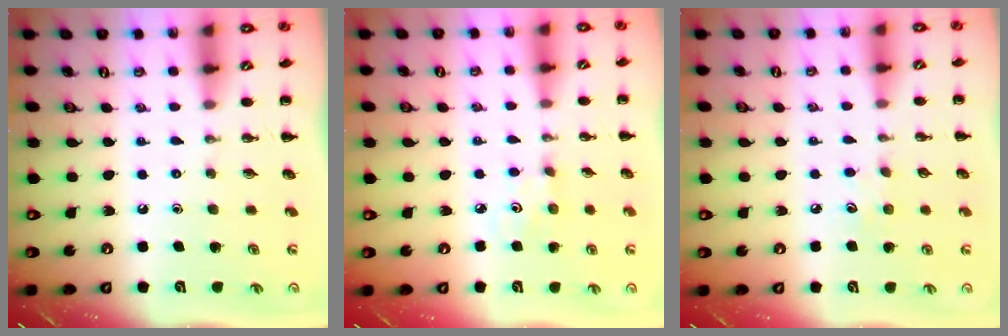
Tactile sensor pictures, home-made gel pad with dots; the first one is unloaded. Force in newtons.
{"total": 2.7, "press": 2.7, "slide": 0.3}
{"total": 4.8, "press": 4.6, "slide": 1.4}